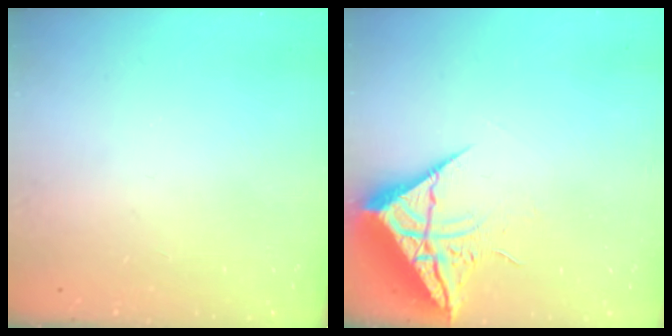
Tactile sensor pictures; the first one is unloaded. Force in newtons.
{"total": 10.4, "press": 10.4, "slide": 0.8}